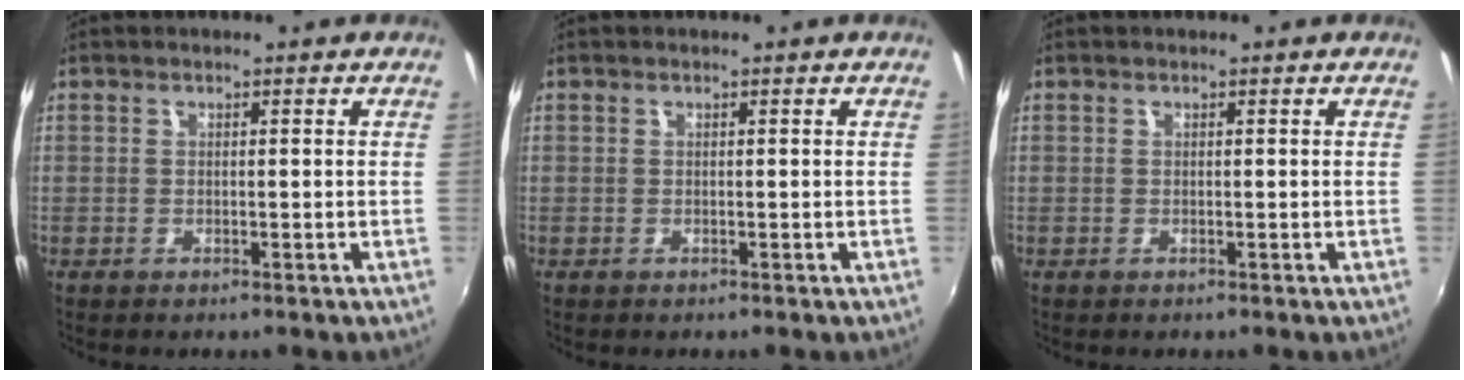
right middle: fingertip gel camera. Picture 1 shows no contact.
{"total": 0.0}
{"total": 0.0}